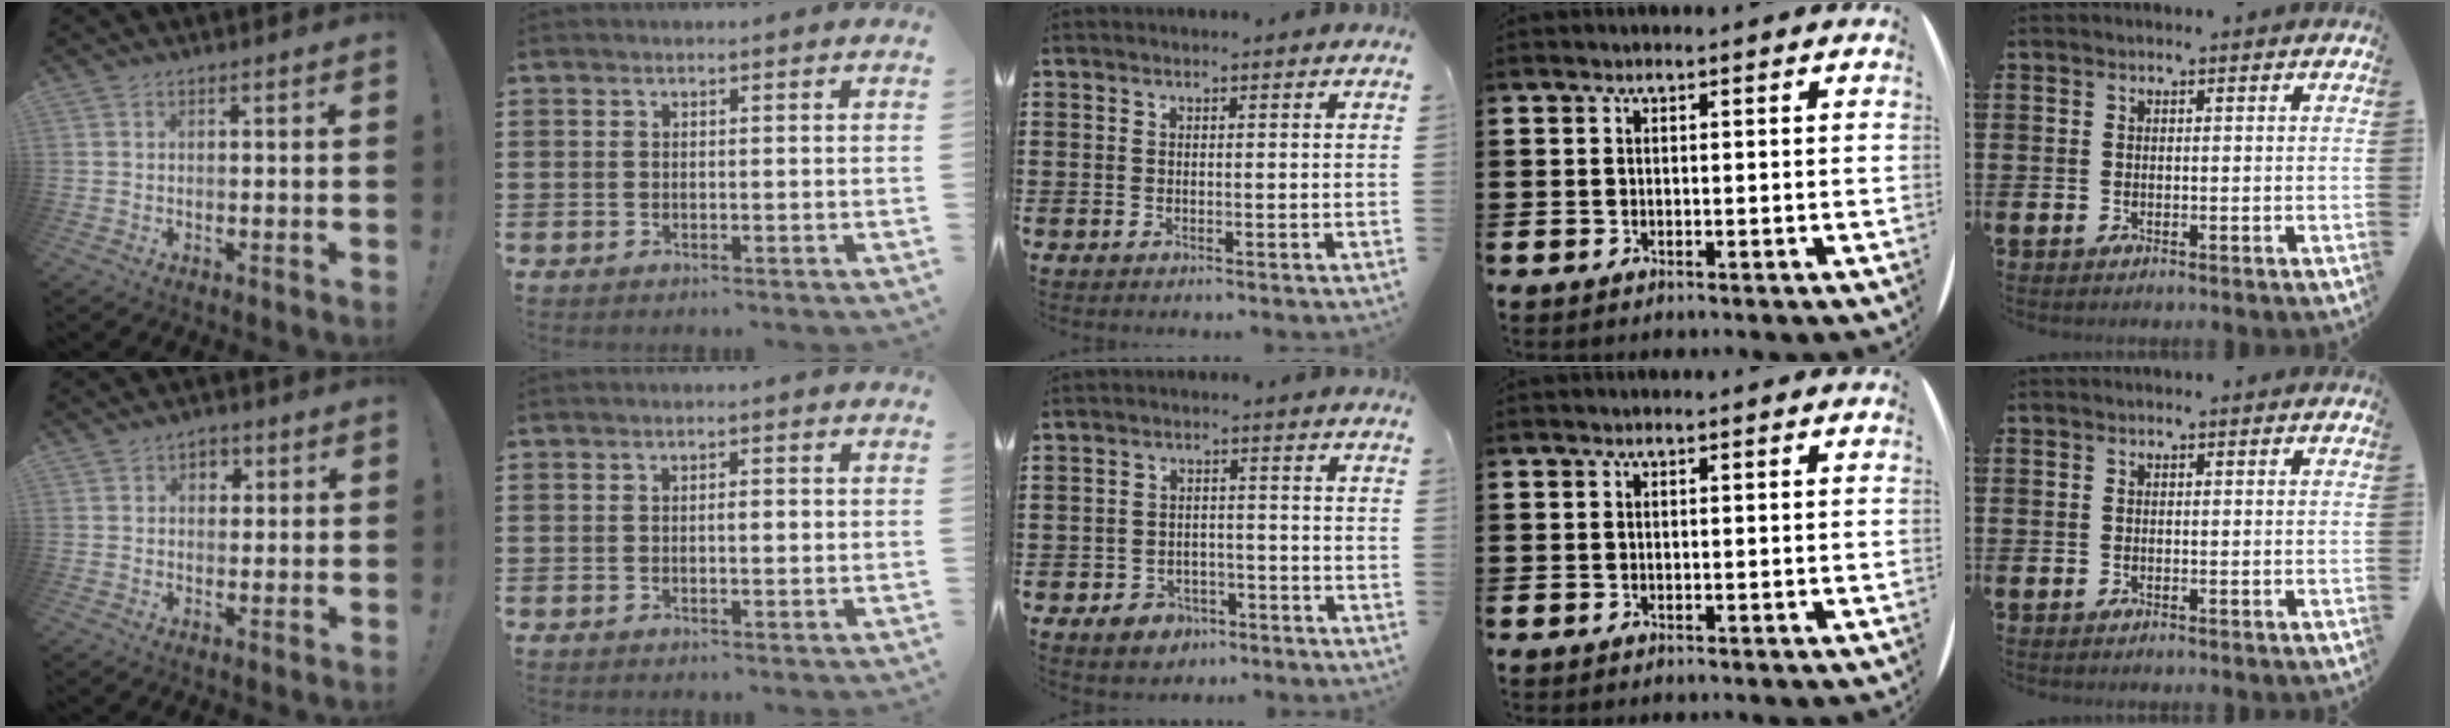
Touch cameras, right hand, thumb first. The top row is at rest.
{"thumb": {"total": 2.2, "force": [0.4, 2.0, 0.8], "torque": [-0.011, 0.001, 0.005]}, "index": {"total": 1.6, "force": [0.0, 0.8, 1.4], "torque": [-0.026, 0.005, -0.002]}, "middle": {"total": 3.0, "force": [-2.5, 1.7, 0.4], "torque": [-0.016, 0.005, -0.052]}}